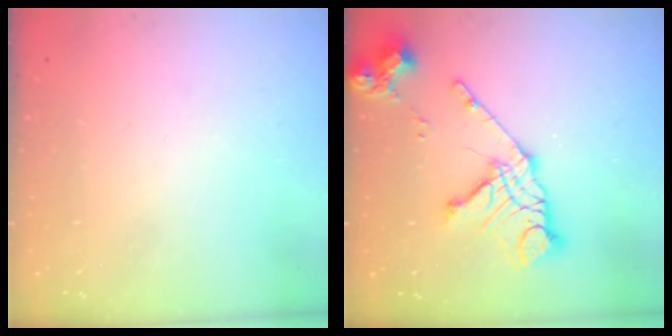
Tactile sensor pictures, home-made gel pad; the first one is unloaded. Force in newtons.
{"total": 15.1, "press": 15.1, "slide": 1.6}